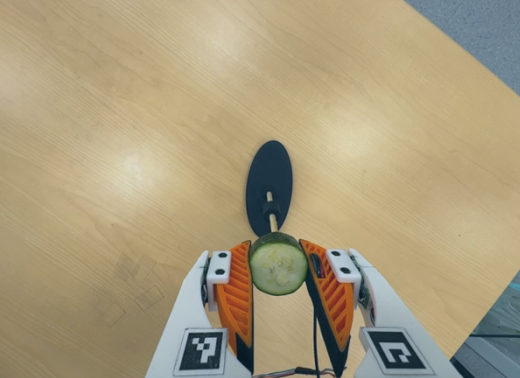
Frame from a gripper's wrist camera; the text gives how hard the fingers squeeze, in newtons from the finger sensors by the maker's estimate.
{"total": 11.2, "left": 10.7, "right": 11.7}